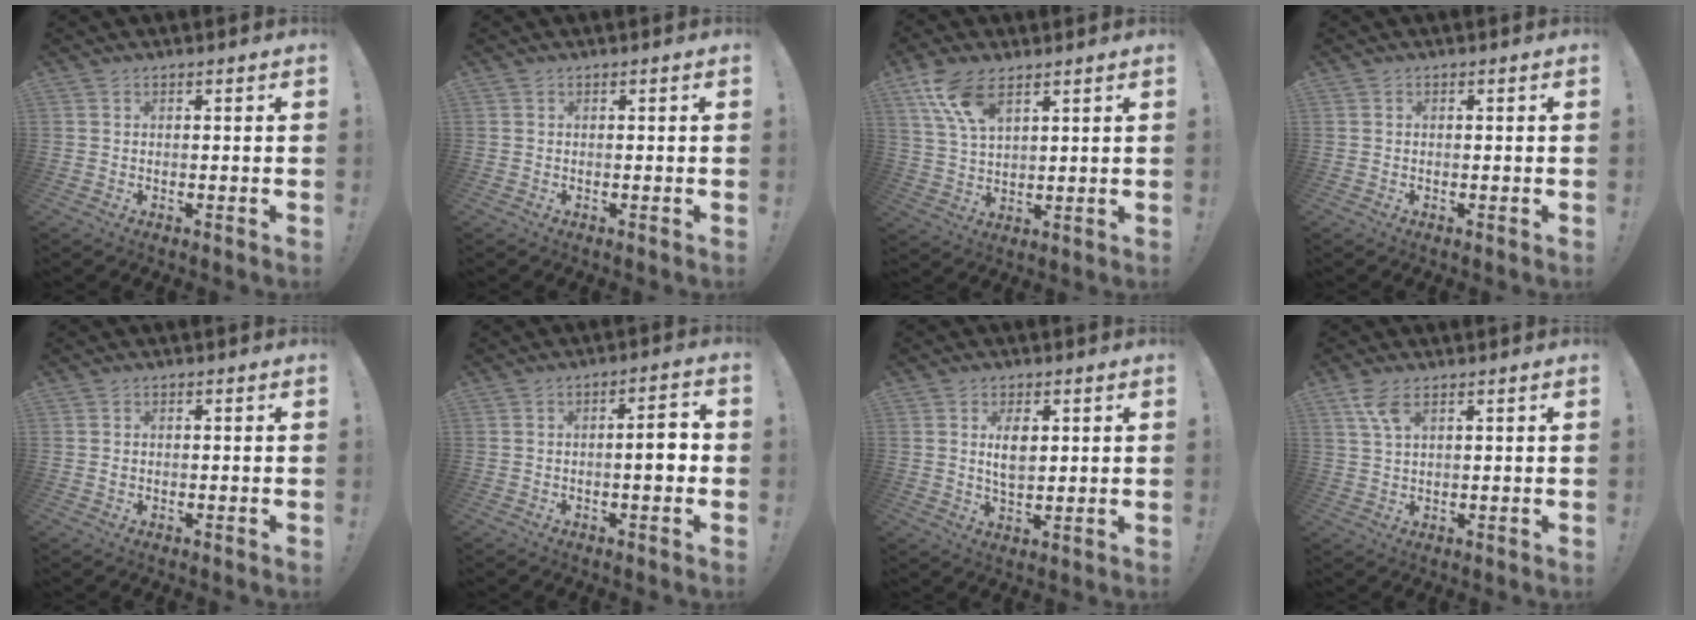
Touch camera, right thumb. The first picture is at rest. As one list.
[{"total": 0.0}, {"total": 10.6, "force": [6.4, 4.8, 6.9], "torque": [-0.136, -0.017, 0.125]}, {"total": 0.0}, {"total": 0.6, "force": [0.0, 0.5, 0.3], "torque": [-0.006, 0.002, 0.000]}, {"total": 5.8, "force": [-0.7, 1.4, 5.6], "torque": [-0.080, 0.005, -0.015]}, {"total": 5.9, "force": [1.8, 3.1, 4.7], "torque": [-0.073, -0.011, 0.026]}, {"total": 5.7, "force": [3.3, 2.4, 4.0], "torque": [-0.084, -0.006, 0.064]}]